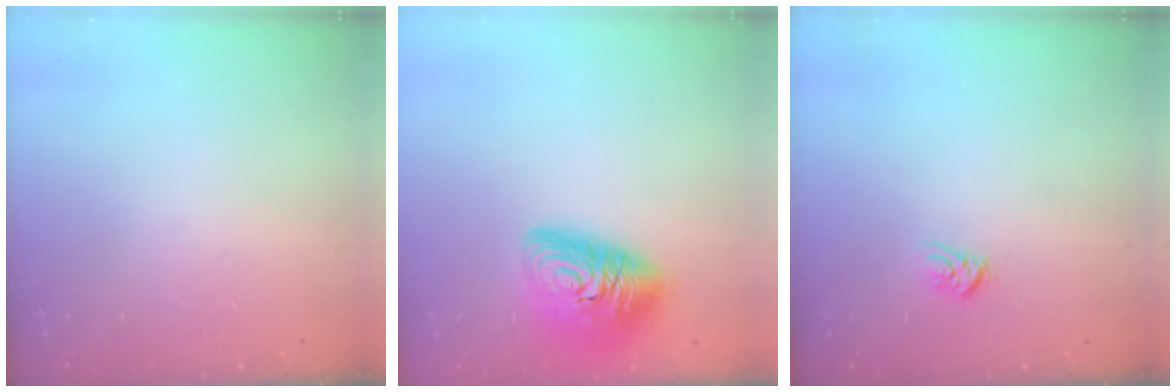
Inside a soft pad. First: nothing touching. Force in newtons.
{"total": 15.2, "press": 15.1, "slide": 1.4}
{"total": 4.8, "press": 4.8, "slide": 0.3}